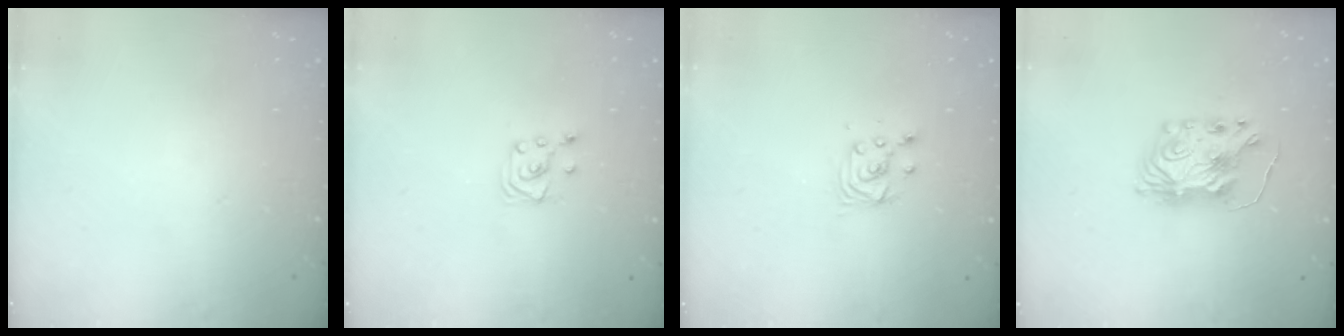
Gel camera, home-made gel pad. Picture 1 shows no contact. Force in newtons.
{"total": 4.3, "press": 4.3, "slide": 0.3}
{"total": 4.2, "press": 4.2, "slide": 0.5}
{"total": 8.1, "press": 8.0, "slide": 0.8}